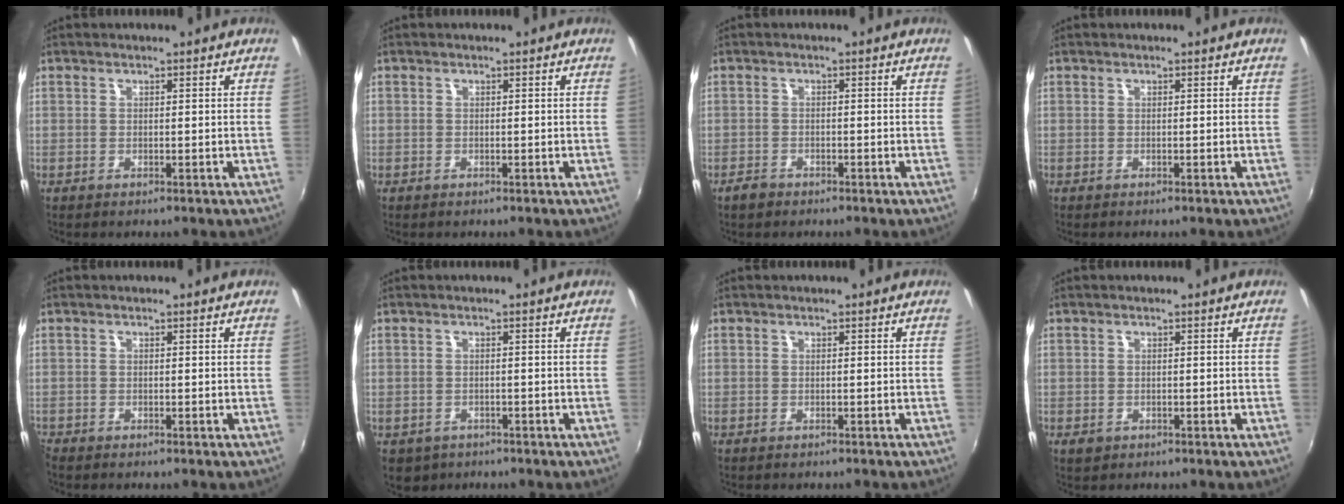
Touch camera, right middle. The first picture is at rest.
{"total": 0.6, "force": [-0.4, 0.5, -0.1], "torque": [0.000, 0.001, -0.007]}
{"total": 2.1, "force": [-1.7, 1.1, 0.6], "torque": [-0.017, 0.000, -0.030]}
{"total": 0.0}
{"total": 0.9, "force": [-0.9, 0.2, 0.1], "torque": [-0.005, -0.005, -0.020]}
{"total": 4.0, "force": [-1.8, 3.3, 1.4], "torque": [-0.035, -0.008, -0.022]}
{"total": 0.5, "force": [-0.5, 0.3, 0.0], "torque": [-0.003, 0.000, -0.006]}
{"total": 1.7, "force": [-0.8, 1.4, 0.7], "torque": [-0.014, -0.003, -0.011]}